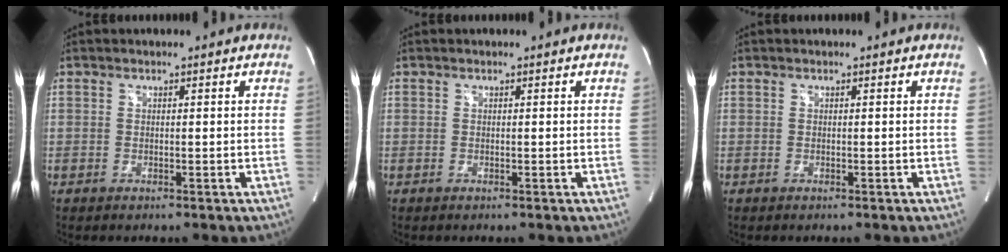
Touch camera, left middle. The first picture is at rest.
{"total": 0.0}
{"total": 0.0}